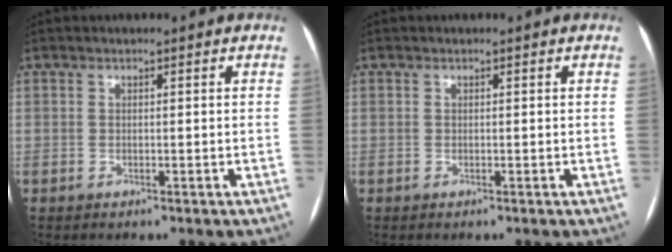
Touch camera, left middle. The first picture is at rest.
{"total": 0.0}